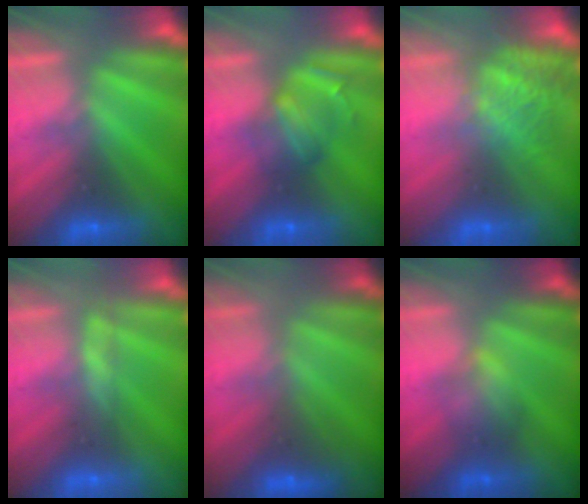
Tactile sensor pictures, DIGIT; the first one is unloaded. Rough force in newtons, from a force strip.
{"total": 2.4}
{"total": 4.7}
{"total": 2.7}
{"total": 2.8}
{"total": 2.0}